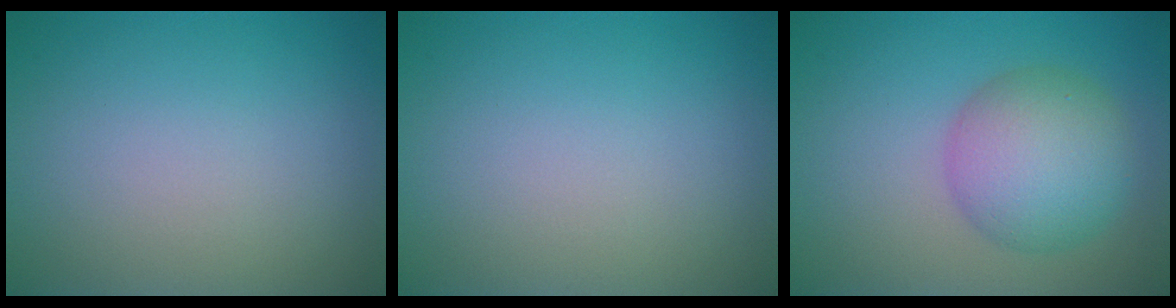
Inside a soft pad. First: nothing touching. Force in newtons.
{"total": 0.0}
{"total": 6.2, "press": 6.2, "slide": 0.1}